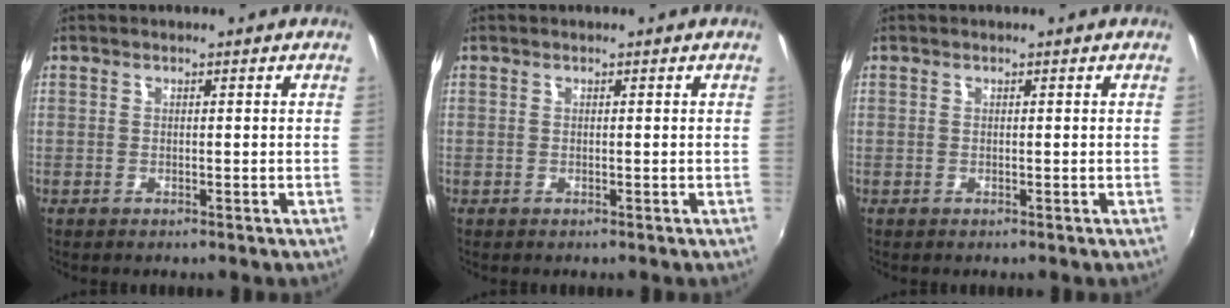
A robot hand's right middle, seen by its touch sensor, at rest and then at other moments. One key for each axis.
{"total": 0.0}
{"total": 0.0}